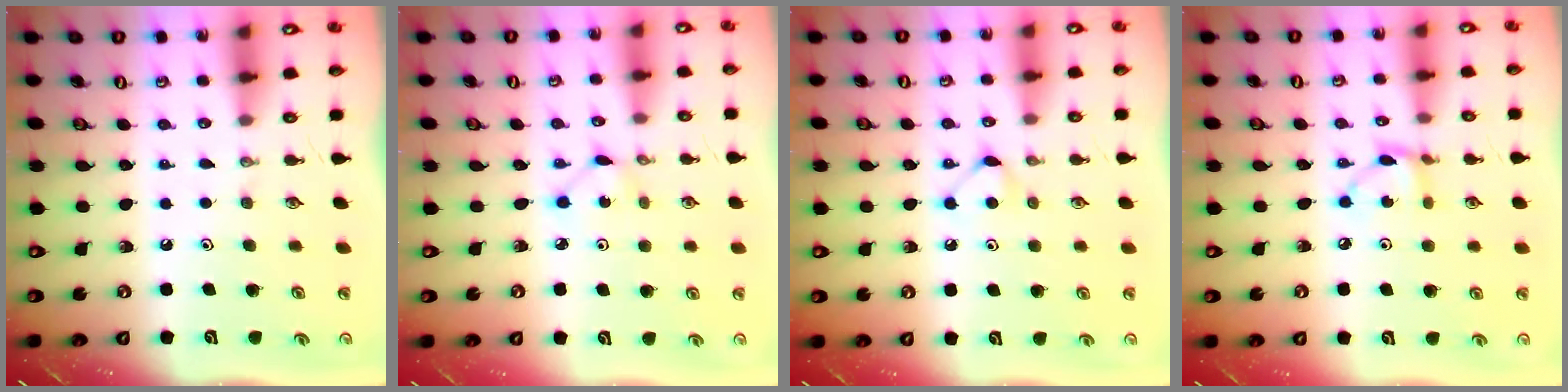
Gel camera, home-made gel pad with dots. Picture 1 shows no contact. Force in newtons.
{"total": 2.0, "press": 2.0, "slide": 0.3}
{"total": 4.7, "press": 4.7, "slide": 0.7}
{"total": 4.9, "press": 4.8, "slide": 0.2}